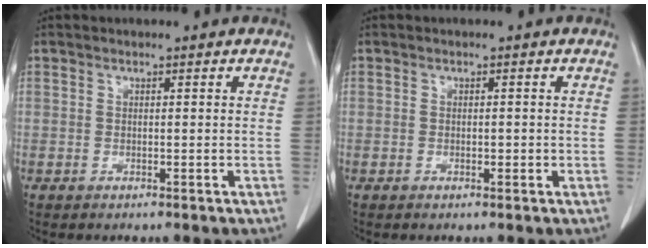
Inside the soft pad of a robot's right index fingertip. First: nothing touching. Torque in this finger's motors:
{"motor_torque": [-0.06, 0.05, -0.02, 0.00]}